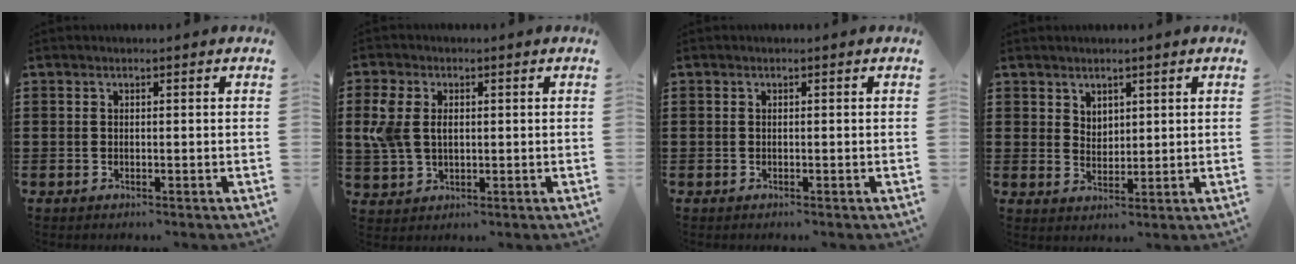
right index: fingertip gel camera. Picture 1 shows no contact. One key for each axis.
{"total": 5.3, "fx": 0.9, "fy": 3.6, "fz": 3.8, "tx": -0.112, "ty": 0.002, "tz": 0.006}
{"total": 0.0}
{"total": 4.5, "fx": 3.5, "fy": 2.8, "fz": 0.2, "tx": -0.018, "ty": -0.002, "tz": 0.066}